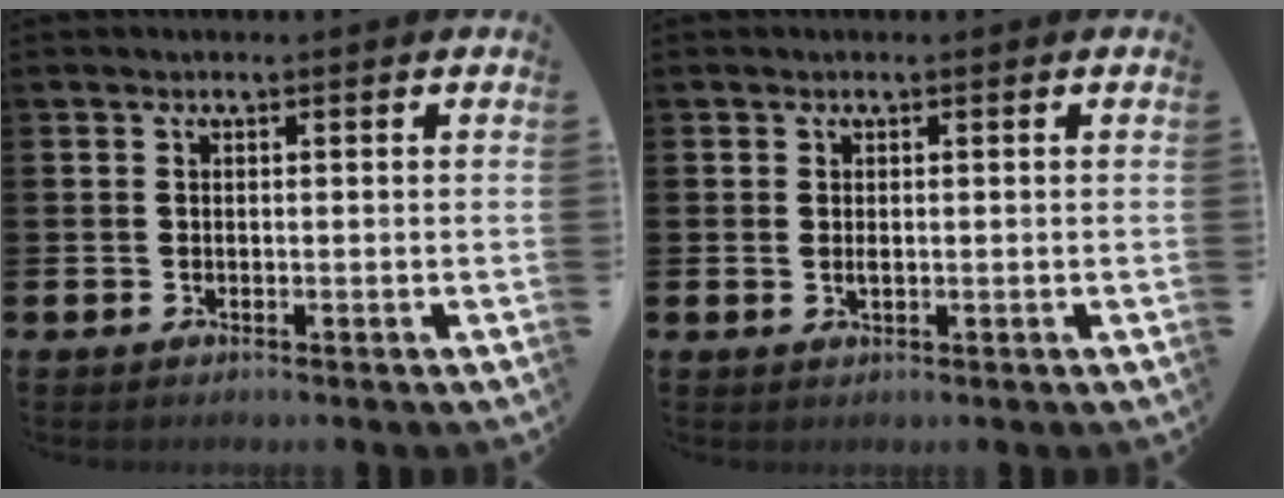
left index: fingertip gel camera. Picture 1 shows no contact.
{"total": 0.9, "force": [0.2, 0.4, 0.8], "torque": [-0.016, 0.004, 0.002]}